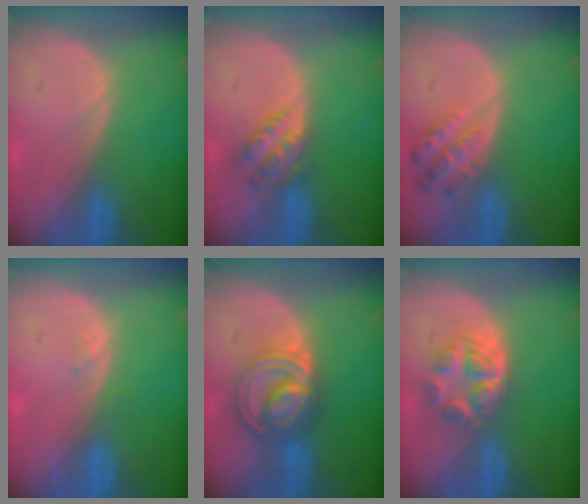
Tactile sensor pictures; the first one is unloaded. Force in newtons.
{"total": 4.7, "press": 4.3, "slide": 1.9}
{"total": 4.9, "press": 4.8, "slide": 1.1}
{"total": 0.9, "press": 0.8, "slide": 0.4}
{"total": 7.8, "press": 7.7, "slide": 0.5}
{"total": 6.3, "press": 5.3, "slide": 3.4}